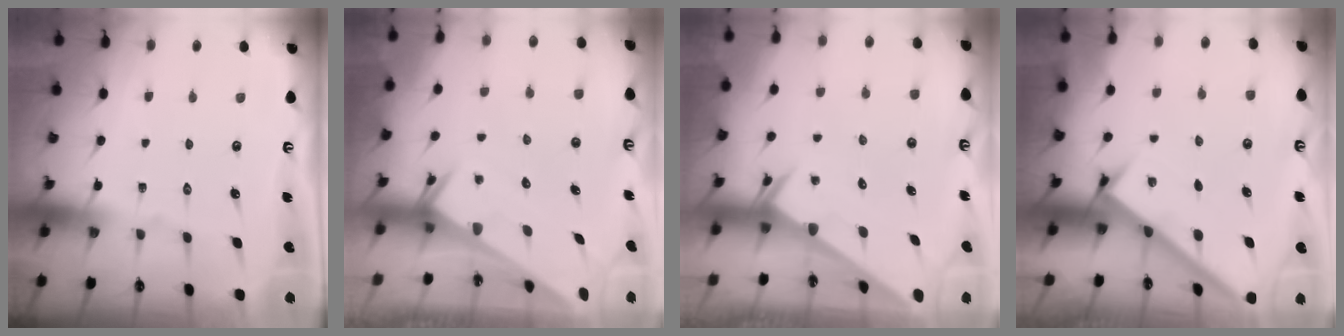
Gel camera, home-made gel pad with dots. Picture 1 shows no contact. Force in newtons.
{"total": 2.5, "press": 2.5, "slide": 0.1}
{"total": 2.1, "press": 2.1, "slide": 0.1}
{"total": 2.7, "press": 2.6, "slide": 0.3}